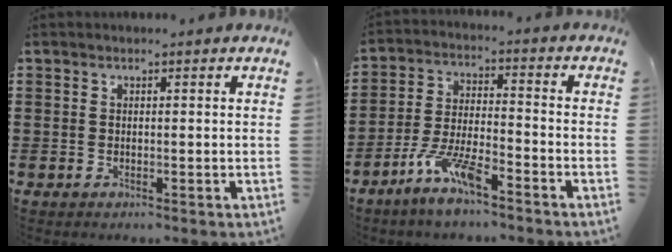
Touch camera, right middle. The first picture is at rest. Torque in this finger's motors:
{"motor_torque": [2.14, 0.00, 0.22, 0.21]}